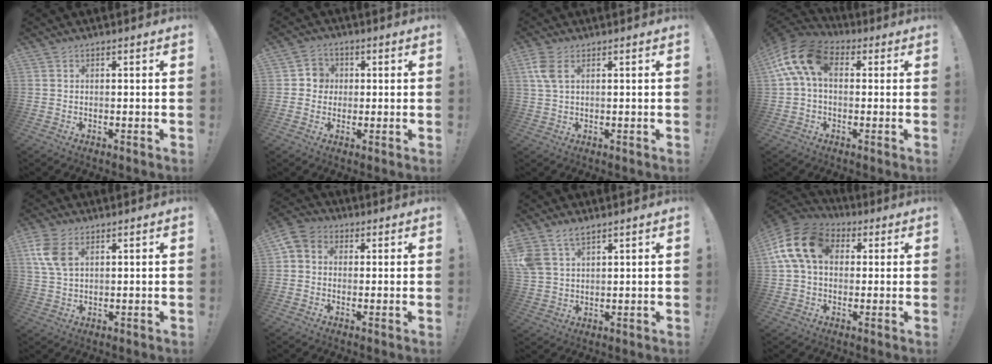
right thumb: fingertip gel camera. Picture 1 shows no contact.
{"total": 5.1, "force": [0.2, 4.9, 1.5], "torque": [-0.017, 0.007, 0.002]}
{"total": 5.2, "force": [2.0, 2.6, 4.1], "torque": [-0.102, 0.001, 0.037]}
{"total": 14.8, "force": [3.7, 8.8, 11.4], "torque": [-0.227, 0.007, 0.069]}
{"total": 8.1, "force": [3.4, 4.7, 5.6], "torque": [-0.115, -0.004, 0.066]}
{"total": 5.0, "force": [0.1, 4.4, 2.3], "torque": [-0.046, 0.008, 0.005]}
{"total": 6.9, "force": [4.8, 3.6, 3.3], "torque": [-0.073, -0.011, 0.098]}
{"total": 16.4, "force": [4.1, 11.5, 10.9], "torque": [-0.203, 0.007, 0.078]}